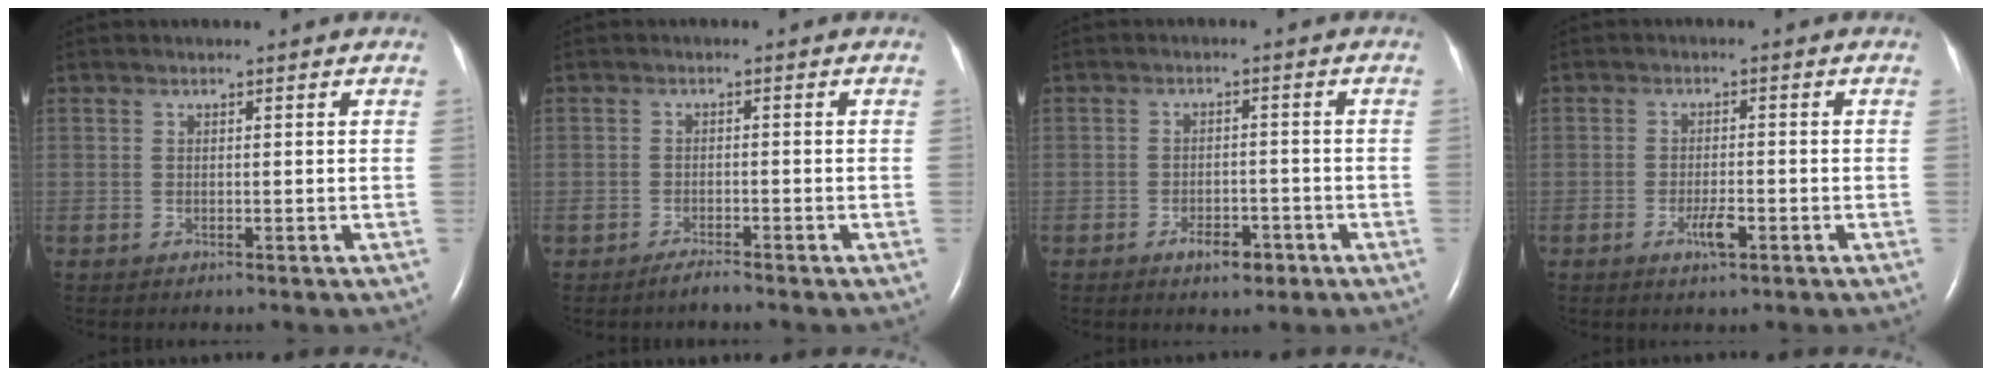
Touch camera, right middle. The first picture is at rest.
{"total": 1.6, "force": [-1.5, 0.1, 0.5], "torque": [-0.015, -0.003, -0.027]}
{"total": 3.8, "force": [-2.3, 1.7, 2.4], "torque": [-0.039, 0.003, -0.032]}
{"total": 2.9, "force": [-1.4, 0.6, 2.5], "torque": [-0.049, -0.002, -0.023]}